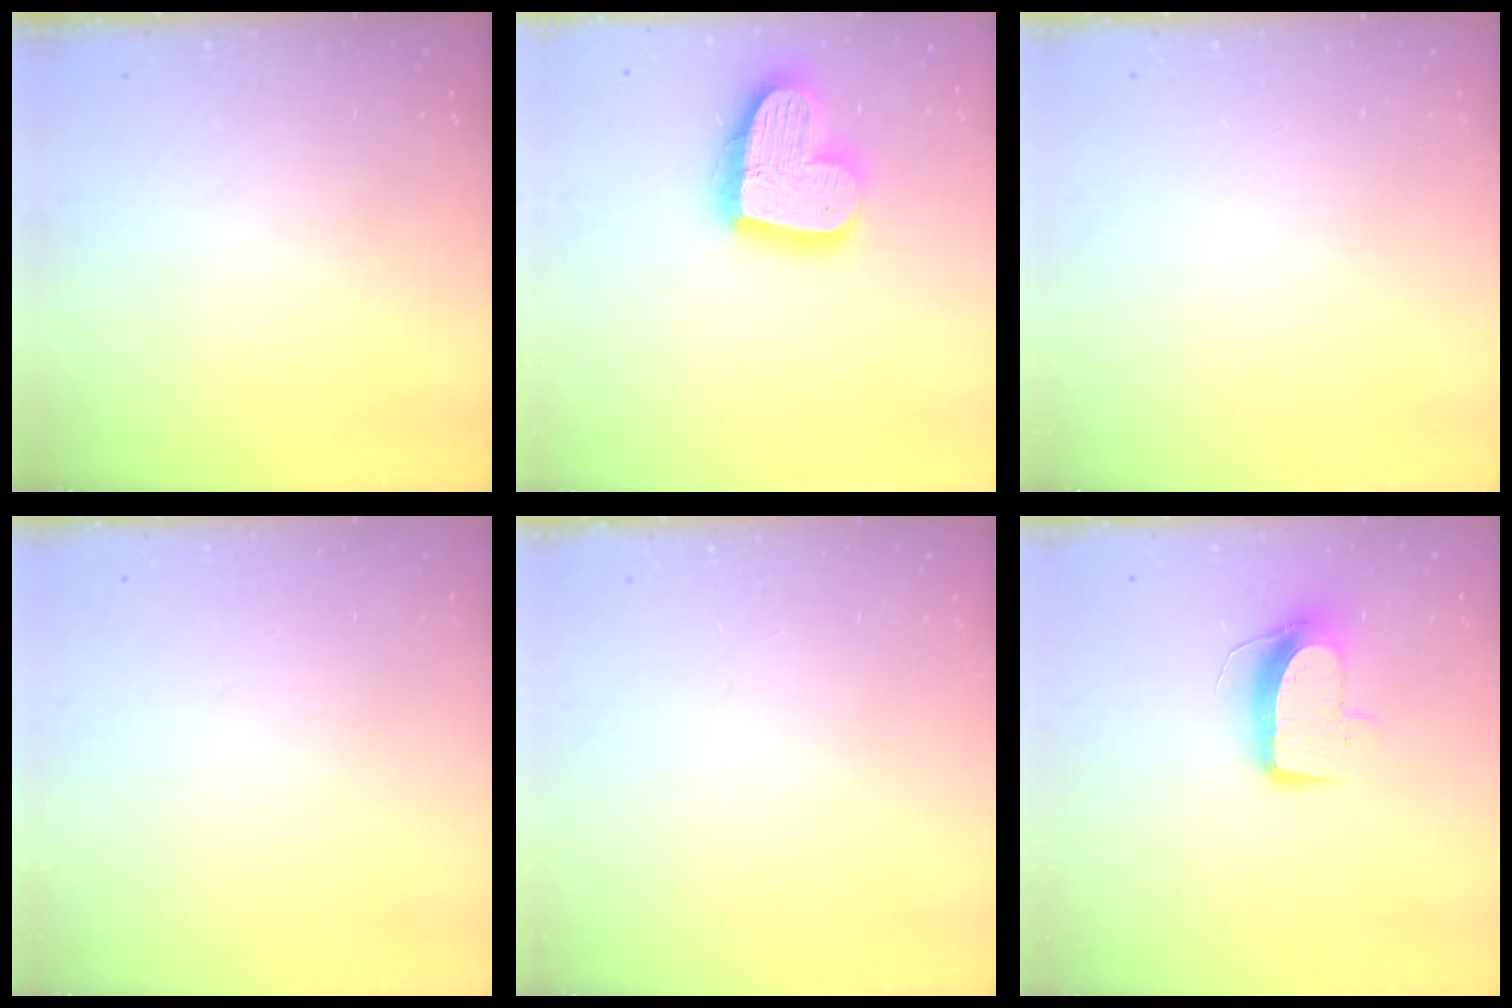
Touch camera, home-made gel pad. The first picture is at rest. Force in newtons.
{"total": 18.7, "press": 18.7, "slide": 1.5}
{"total": 0.0}
{"total": 0.0}
{"total": 0.0}
{"total": 8.9, "press": 8.9, "slide": 0.7}